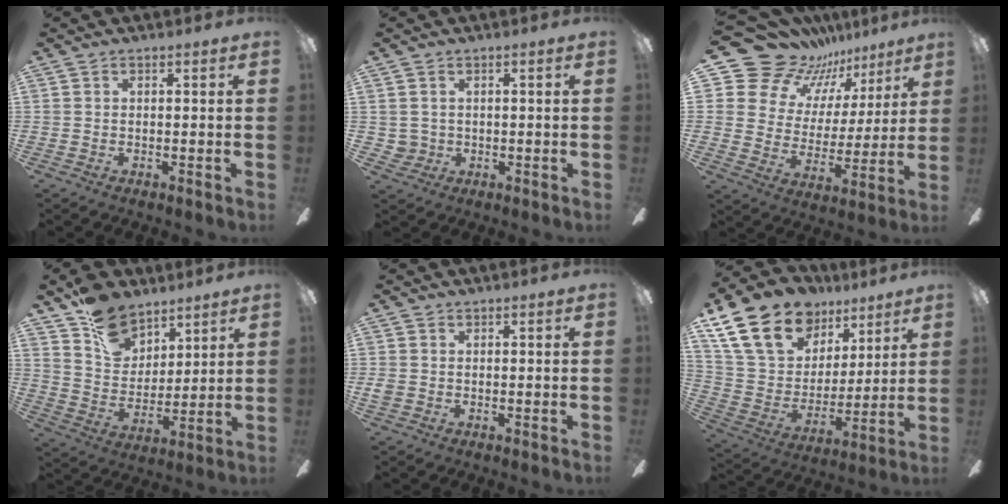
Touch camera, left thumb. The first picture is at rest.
{"total": 2.8, "force": [0.8, 2.7, 0.2], "torque": [-0.011, 0.004, 0.018]}
{"total": 17.4, "force": [14.0, 9.8, 3.3], "torque": [-0.085, -0.111, 0.266]}
{"total": 13.3, "force": [9.4, 8.3, 4.4], "torque": [-0.086, -0.050, 0.183]}
{"total": 1.4, "force": [0.0, 1.3, 0.5], "torque": [-0.010, 0.004, 0.000]}
{"total": 22.2, "force": [13.7, 14.1, 10.4], "torque": [-0.198, -0.067, 0.265]}